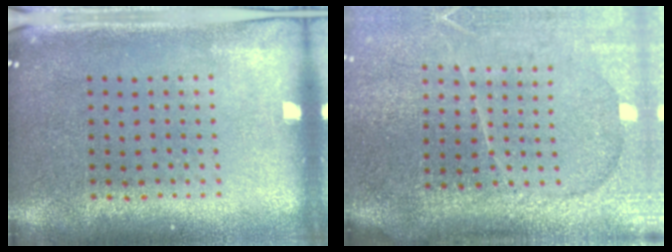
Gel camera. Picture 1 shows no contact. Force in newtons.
{"total": 4.2, "press": 3.4, "slide": 2.4}